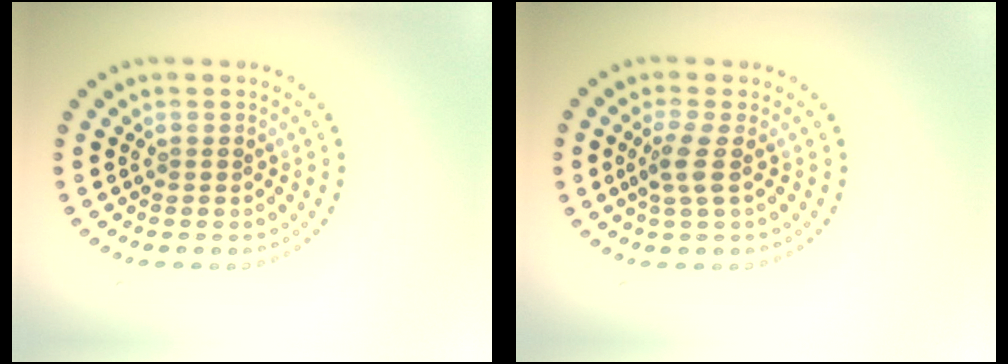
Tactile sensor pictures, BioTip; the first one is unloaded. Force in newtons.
{"total": 2.0, "press": 1.6, "slide": 1.3}